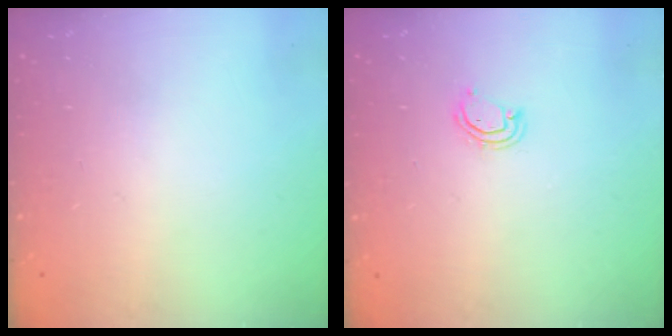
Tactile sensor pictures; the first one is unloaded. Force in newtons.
{"total": 3.4, "press": 3.4, "slide": 0.2}